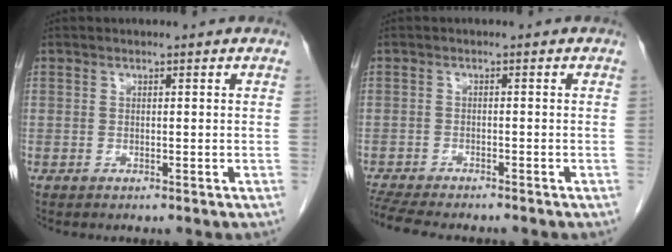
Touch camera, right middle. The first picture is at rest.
{"total": 9.3, "force": [-8.1, 1.7, 4.1], "torque": [-0.074, -0.010, -0.124]}